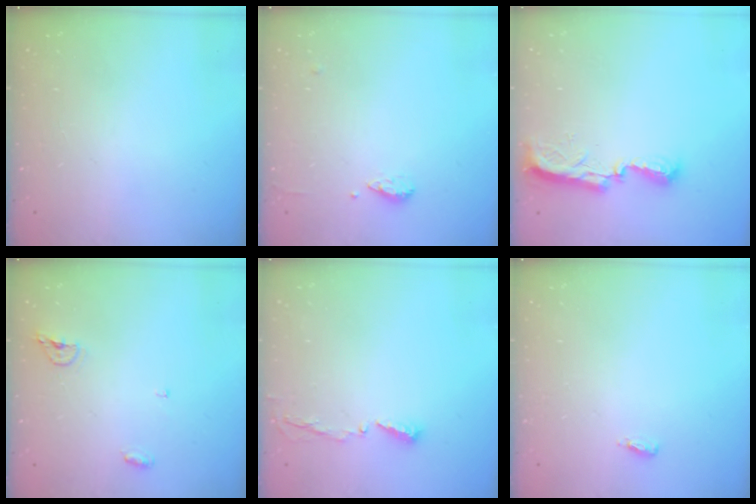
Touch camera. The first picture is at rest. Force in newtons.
{"total": 6.1, "press": 6.0, "slide": 0.7}
{"total": 8.3, "press": 8.3, "slide": 0.9}
{"total": 4.8, "press": 4.7, "slide": 1.1}
{"total": 3.4, "press": 3.4, "slide": 0.4}
{"total": 3.7, "press": 3.6, "slide": 1.0}